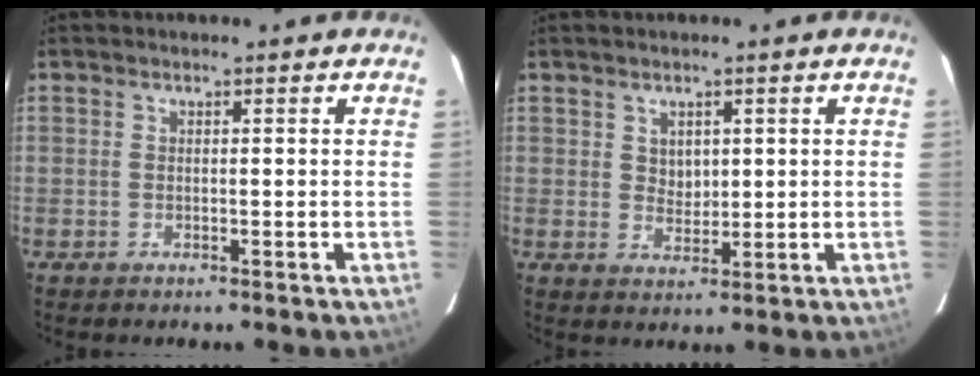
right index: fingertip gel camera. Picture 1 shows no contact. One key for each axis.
{"total": 3.2, "fx": 1.1, "fy": 2.6, "fz": 1.5, "tx": -0.018, "ty": 0.001, "tz": 0.024}